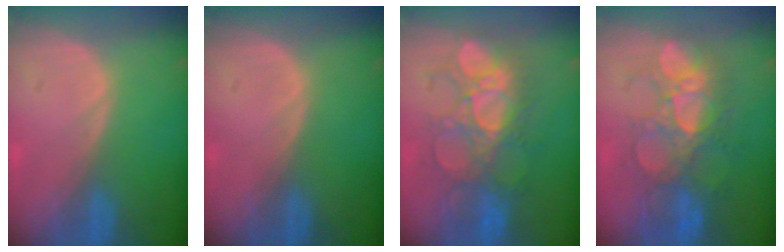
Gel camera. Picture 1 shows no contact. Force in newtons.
{"total": 0.0}
{"total": 9.2, "press": 9.2, "slide": 0.5}
{"total": 9.5, "press": 9.0, "slide": 3.1}